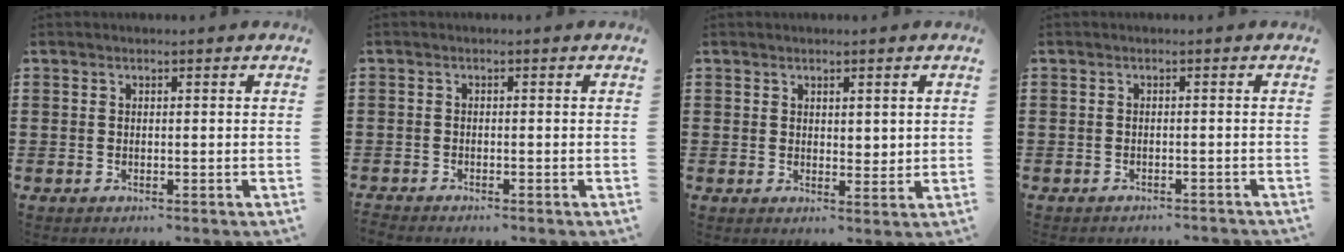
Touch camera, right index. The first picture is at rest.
{"total": 1.1, "force": [-1.1, 0.1, -0.1], "torque": [0.000, 0.003, -0.024]}
{"total": 1.8, "force": [1.4, 1.0, 0.6], "torque": [-0.007, 0.003, 0.025]}
{"total": 1.0, "force": [-1.0, 0.1, 0.1], "torque": [-0.006, 0.001, -0.020]}